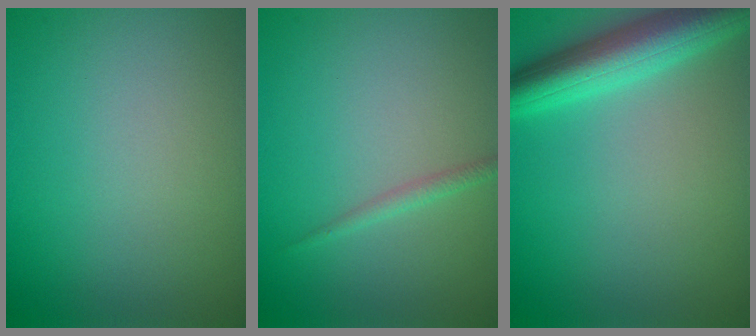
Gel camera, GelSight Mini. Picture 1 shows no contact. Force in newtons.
{"total": 1.0, "press": 1.0, "slide": 0.1}
{"total": 6.0, "press": 6.0, "slide": 0.2}